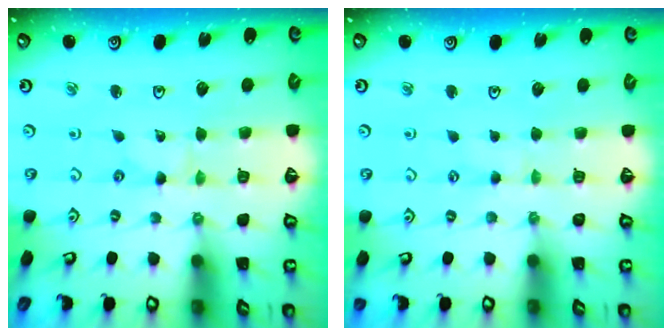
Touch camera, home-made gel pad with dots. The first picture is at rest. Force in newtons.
{"total": 1.2, "press": 1.2, "slide": 0.4}